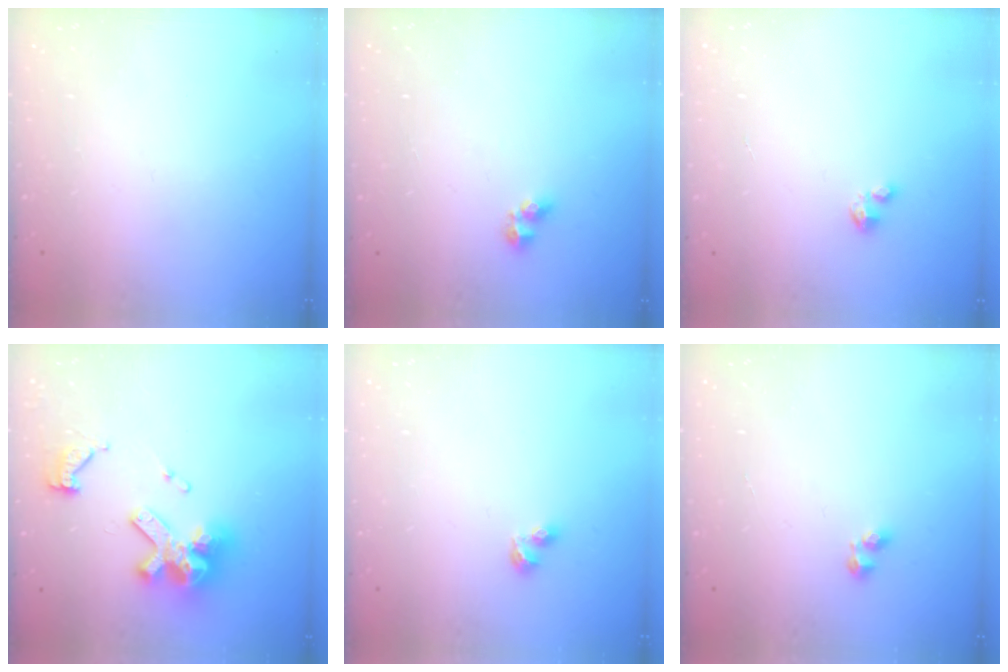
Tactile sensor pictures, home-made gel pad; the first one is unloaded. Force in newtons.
{"total": 3.3, "press": 3.3, "slide": 0.2}
{"total": 1.2, "press": 1.2, "slide": 0.2}
{"total": 14.4, "press": 14.4, "slide": 1.6}
{"total": 3.4, "press": 3.3, "slide": 1.0}
{"total": 2.5, "press": 2.3, "slide": 0.9}